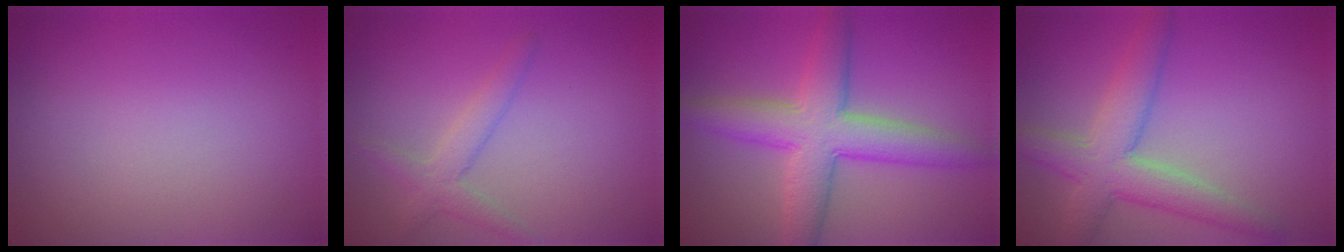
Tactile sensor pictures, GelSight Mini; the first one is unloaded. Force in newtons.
{"total": 2.2, "press": 2.2, "slide": 0.1}
{"total": 6.7, "press": 6.7, "slide": 0.1}
{"total": 5.5, "press": 5.5, "slide": 0.3}